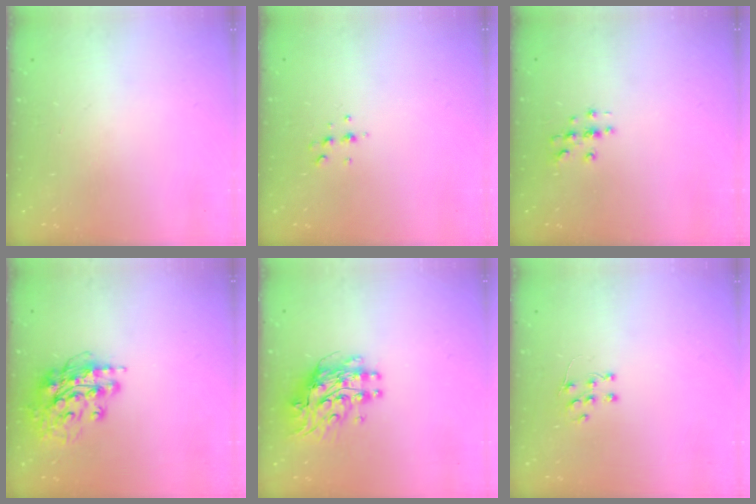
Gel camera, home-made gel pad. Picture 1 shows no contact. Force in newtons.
{"total": 4.7, "press": 4.6, "slide": 0.6}
{"total": 2.7, "press": 2.7, "slide": 0.3}
{"total": 15.0, "press": 14.9, "slide": 1.6}
{"total": 9.8, "press": 9.7, "slide": 0.8}
{"total": 5.7, "press": 5.6, "slide": 0.4}